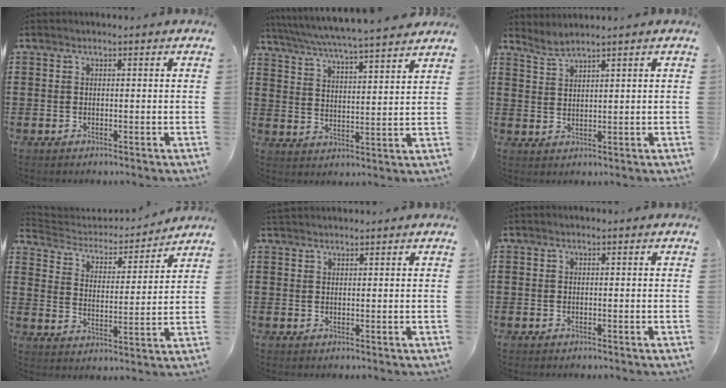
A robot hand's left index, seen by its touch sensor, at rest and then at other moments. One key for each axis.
{"total": 4.8, "fx": 4.5, "fy": -0.5, "fz": 1.6, "tx": -0.054, "ty": -0.033, "tz": 0.072}
{"total": 2.0, "fx": 1.9, "fy": -0.2, "fz": 0.7, "tx": -0.019, "ty": -0.001, "tz": 0.037}
{"total": 3.3, "fx": 3.1, "fy": 1.2, "fz": 0.4, "tx": -0.033, "ty": -0.023, "tz": 0.045}
{"total": 1.3, "fx": 1.2, "fy": 0.2, "fz": 0.2, "tx": -0.007, "ty": 0.001, "tz": 0.024}
{"total": 0.0}